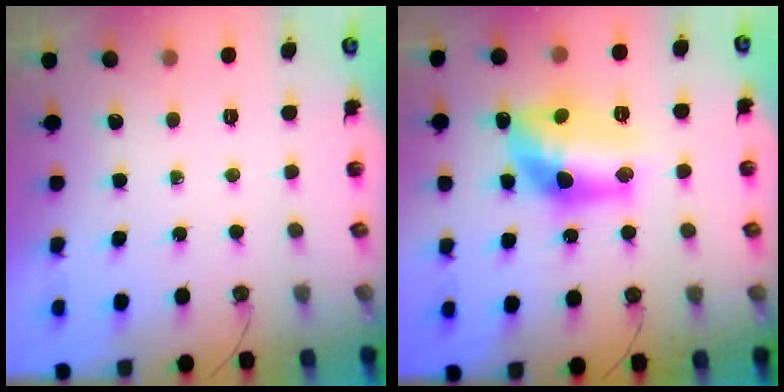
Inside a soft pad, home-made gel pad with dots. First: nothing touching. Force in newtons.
{"total": 17.5, "press": 17.1, "slide": 3.8}